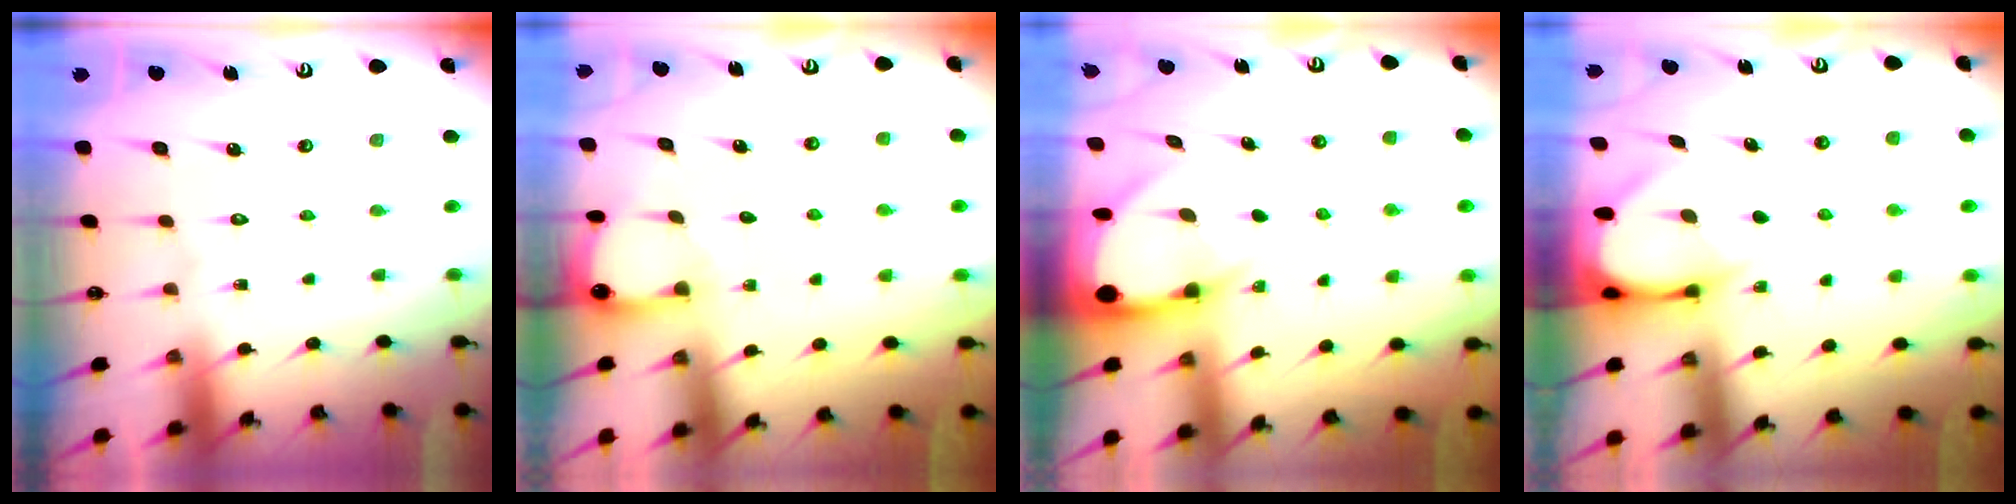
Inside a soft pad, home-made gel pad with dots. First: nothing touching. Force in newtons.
{"total": 2.0, "press": 2.0, "slide": 0.2}
{"total": 4.0, "press": 4.0, "slide": 0.6}
{"total": 3.4, "press": 3.4, "slide": 0.3}